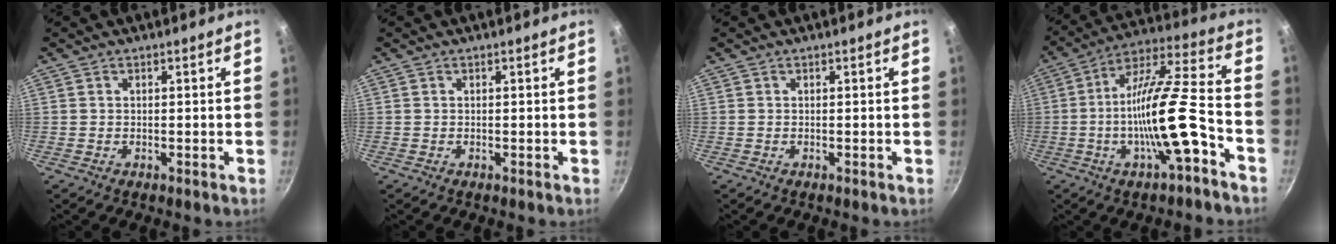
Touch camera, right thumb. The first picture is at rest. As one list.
[{"total": 0.0}, {"total": 0.0}, {"total": 17.4, "force": [-6.0, 4.0, 15.9], "torque": [-0.267, 0.042, -0.112]}]